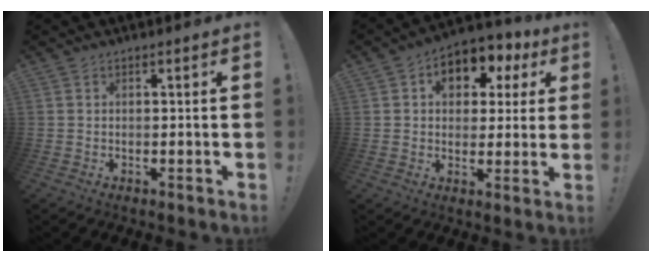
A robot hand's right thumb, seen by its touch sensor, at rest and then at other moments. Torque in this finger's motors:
{"motor_torque": [1.21, 2.52, 0.24, -0.06, 0.02]}